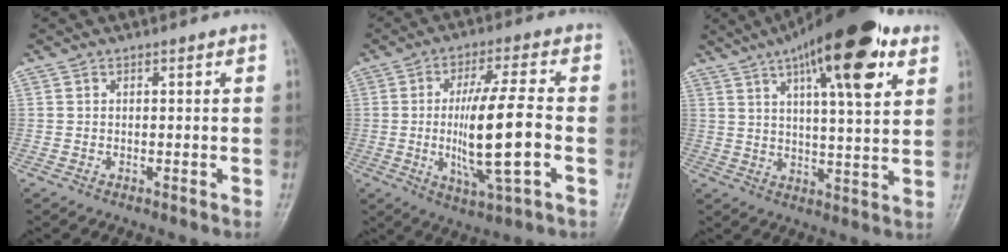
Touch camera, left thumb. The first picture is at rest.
{"total": 13.8, "force": [-1.9, 2.6, 13.4], "torque": [-0.256, 0.005, -0.030]}
{"total": 19.6, "force": [9.9, 5.5, 16.0], "torque": [-0.227, -0.018, 0.149]}